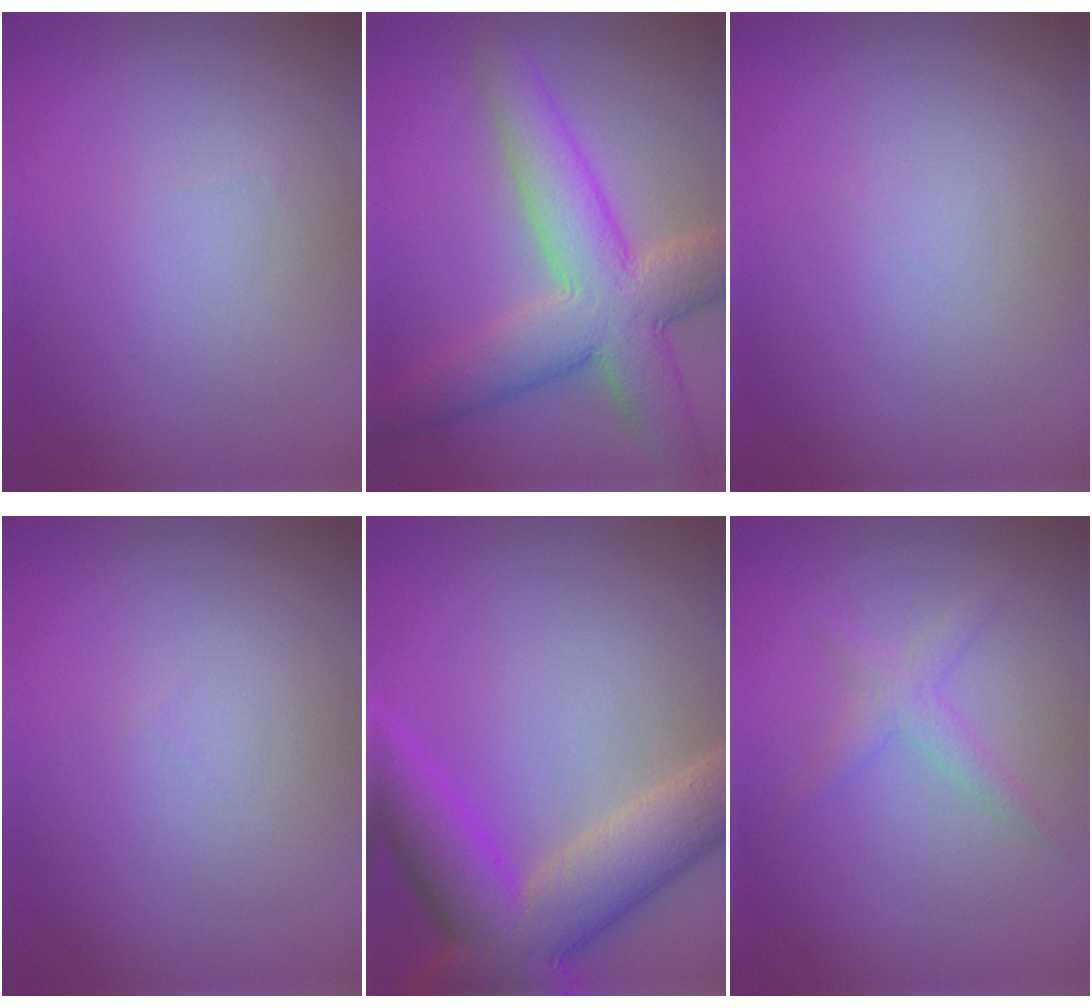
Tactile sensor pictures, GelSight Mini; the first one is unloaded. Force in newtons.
{"total": 8.7, "press": 8.7, "slide": 0.5}
{"total": 0.0}
{"total": 0.0}
{"total": 10.4, "press": 10.4, "slide": 0.5}
{"total": 1.9, "press": 1.9, "slide": 0.1}